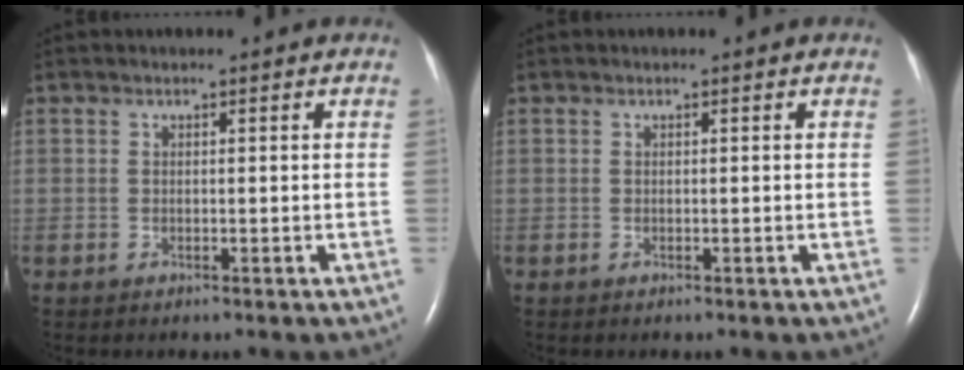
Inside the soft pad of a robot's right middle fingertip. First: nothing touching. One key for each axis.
{"total": 0.0}